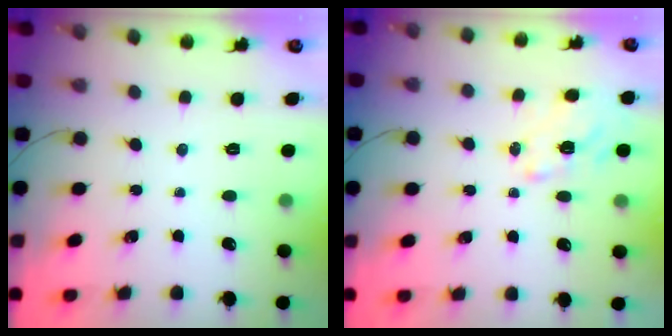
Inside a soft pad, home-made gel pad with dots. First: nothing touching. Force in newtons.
{"total": 1.4, "press": 1.2, "slide": 0.8}